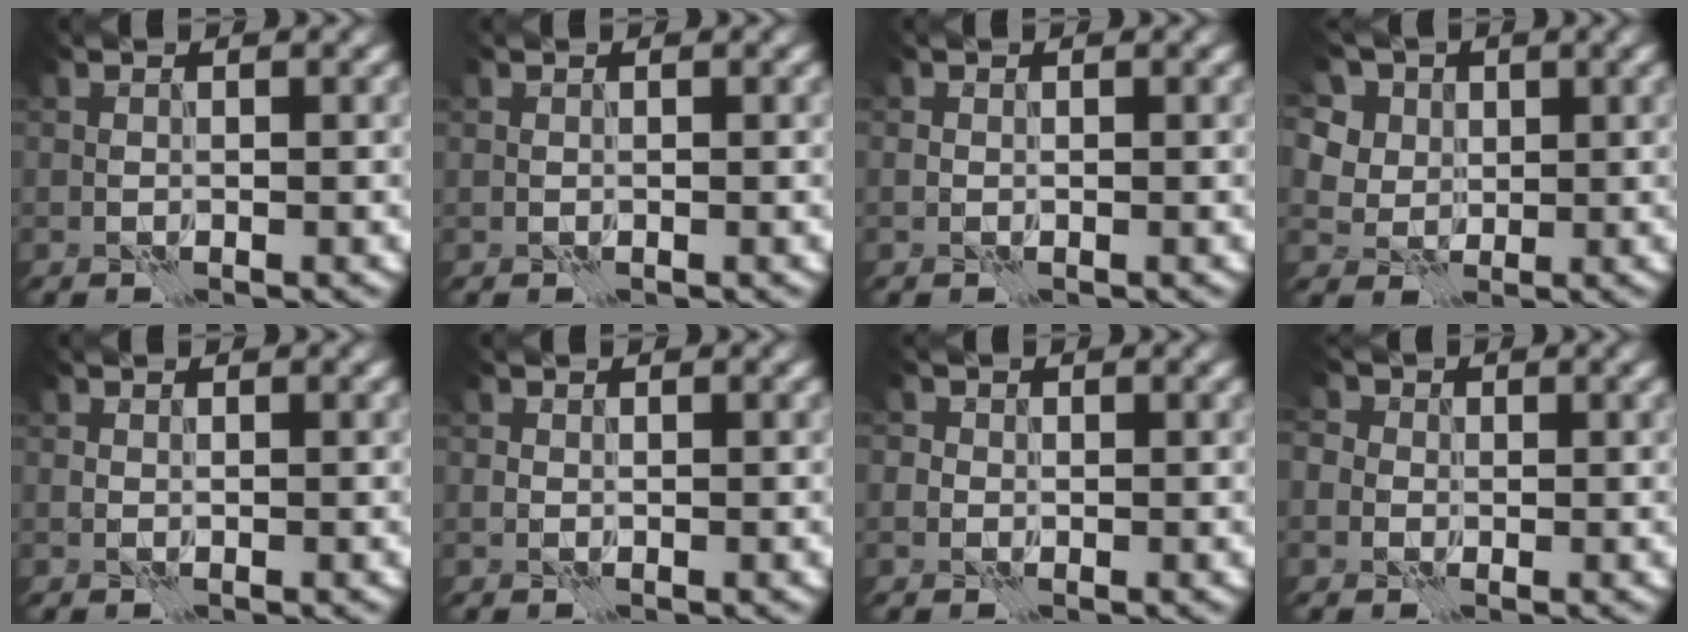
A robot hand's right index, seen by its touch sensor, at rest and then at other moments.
{"total": 0.0}
{"total": 0.0}
{"total": 9.5, "force": [5.0, 6.9, 4.2], "torque": [-0.105, 0.017, 0.062]}
{"total": 0.0}
{"total": 0.0}
{"total": 1.2, "force": [-0.1, 1.2, 0.1], "torque": [0.008, 0.004, -0.019]}
{"total": 4.3, "force": [0.9, 4.0, 1.4], "torque": [-0.027, 0.030, -0.025]}